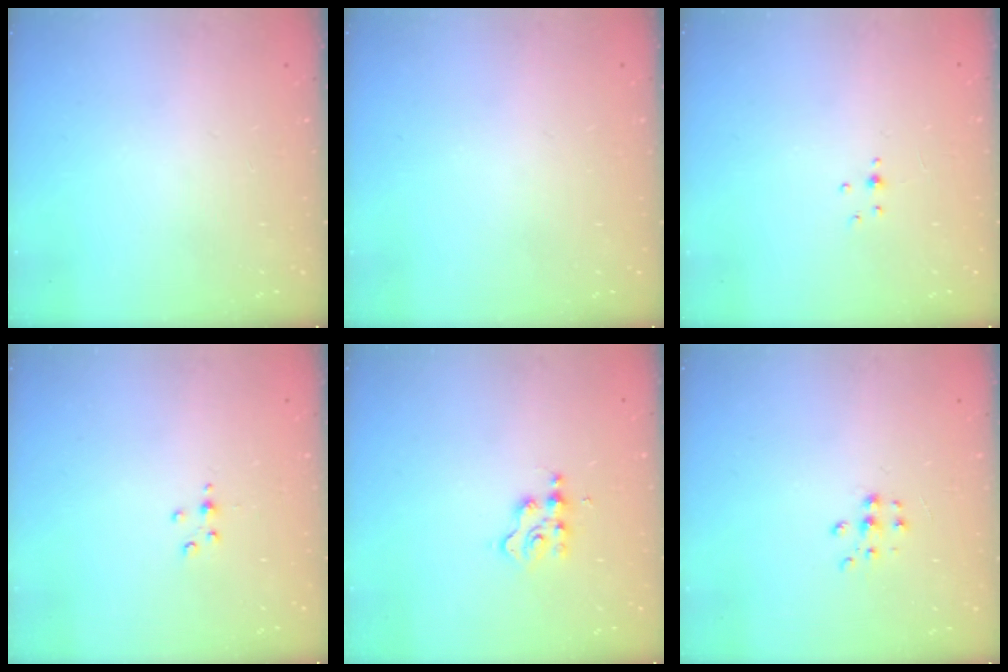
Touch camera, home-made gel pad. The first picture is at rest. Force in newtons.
{"total": 0.0}
{"total": 2.5, "press": 2.3, "slide": 1.0}
{"total": 3.0, "press": 3.0, "slide": 0.3}
{"total": 2.7, "press": 2.6, "slide": 0.4}
{"total": 5.6, "press": 5.6, "slide": 0.5}